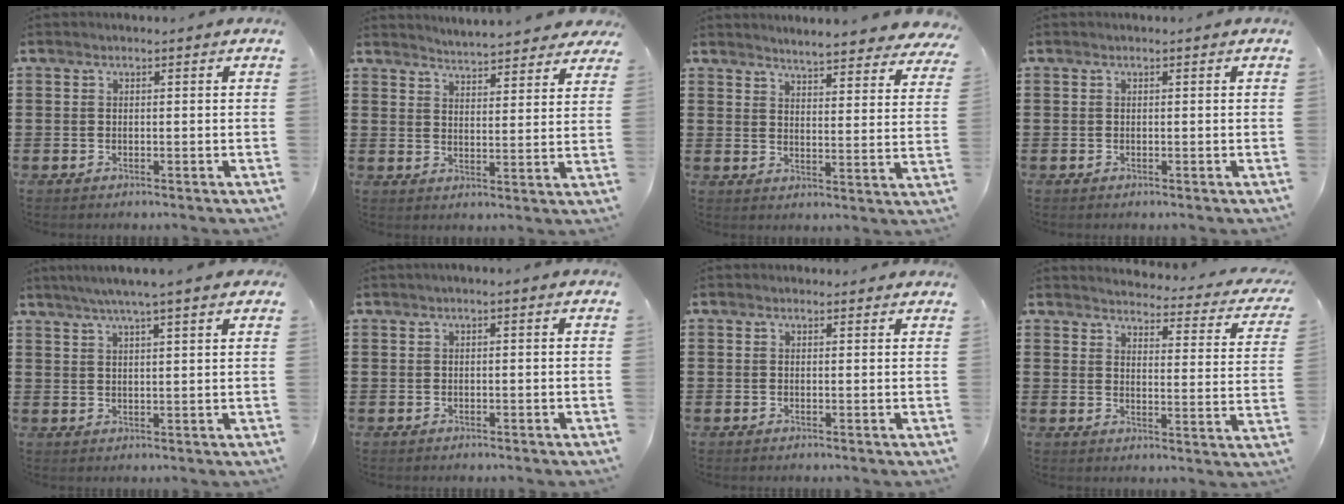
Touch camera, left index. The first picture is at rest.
{"total": 4.4, "force": [4.3, -0.1, 0.4], "torque": [-0.026, -0.023, 0.077]}
{"total": 4.7, "force": [4.6, -0.6, 0.9], "torque": [-0.029, -0.033, 0.078]}
{"total": 0.0}
{"total": 4.6, "force": [3.4, -0.2, 3.1], "torque": [-0.069, -0.005, 0.059]}
{"total": 0.7, "force": [-0.2, 0.1, 0.7], "torque": [-0.011, -0.003, -0.003]}
{"total": 0.7, "force": [0.4, 0.5, 0.0], "torque": [-0.002, 0.004, 0.007]}
{"total": 3.1, "force": [3.0, 0.0, 0.7], "torque": [-0.025, -0.030, 0.043]}